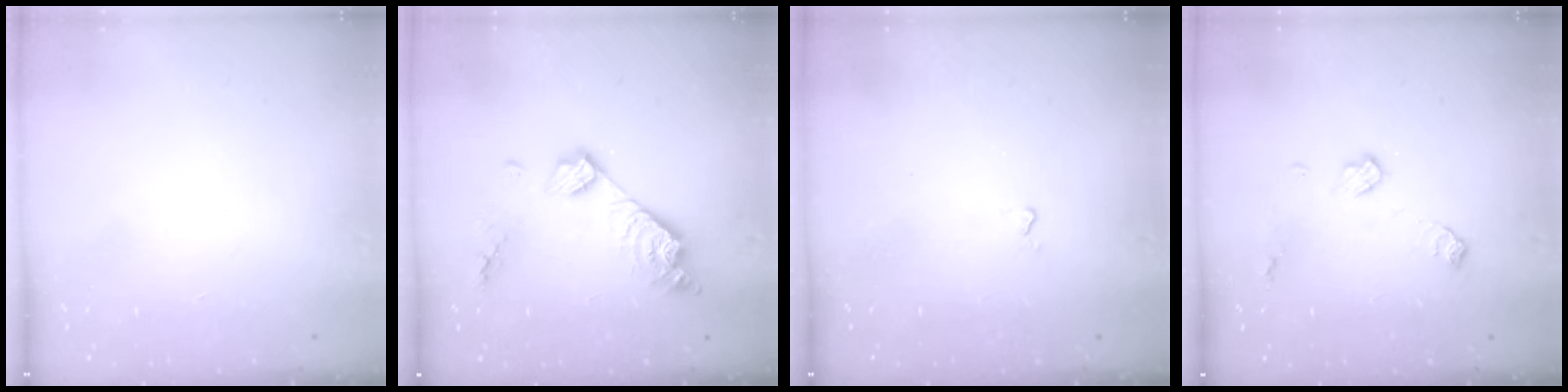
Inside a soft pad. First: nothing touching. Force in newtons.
{"total": 11.4, "press": 11.3, "slide": 0.9}
{"total": 2.4, "press": 2.4, "slide": 0.4}
{"total": 7.7, "press": 7.7, "slide": 0.3}